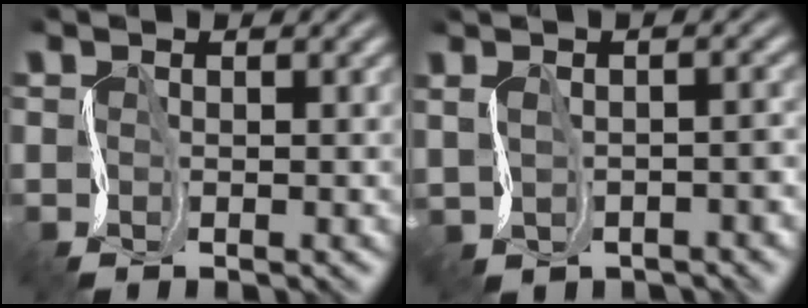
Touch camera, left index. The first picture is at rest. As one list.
[{"total": 1.3, "force": [-1.2, 0.1, 0.5], "torque": [-0.007, -0.010, -0.005]}]